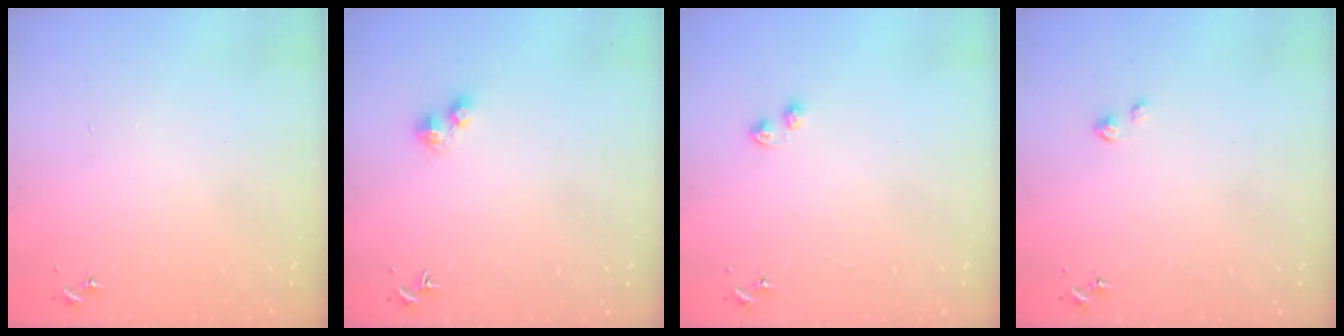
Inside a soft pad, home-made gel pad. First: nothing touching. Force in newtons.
{"total": 2.9, "press": 2.9, "slide": 0.7}
{"total": 3.4, "press": 3.3, "slide": 0.5}
{"total": 2.5, "press": 2.5, "slide": 0.3}